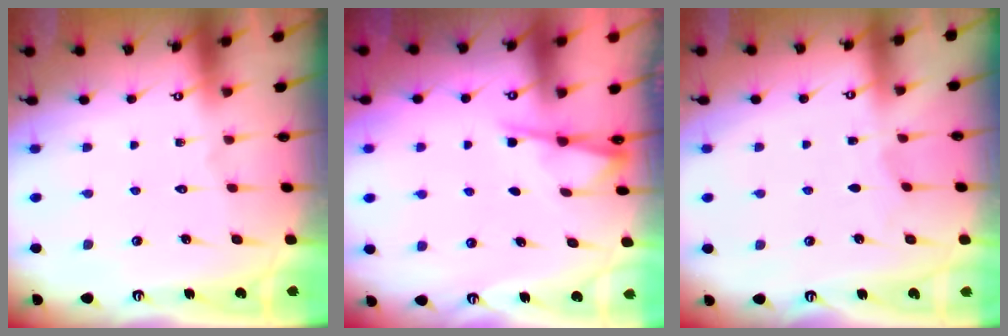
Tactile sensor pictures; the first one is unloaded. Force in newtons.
{"total": 2.5, "press": 2.4, "slide": 0.4}
{"total": 2.7, "press": 2.7, "slide": 0.2}